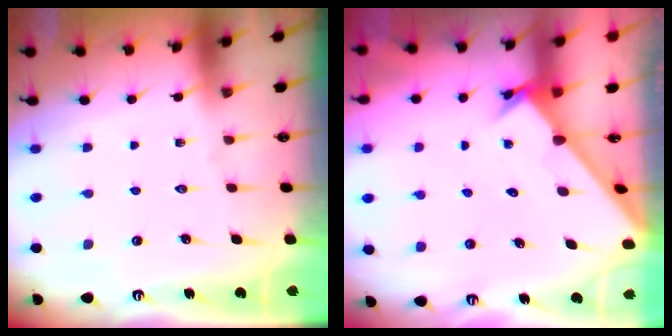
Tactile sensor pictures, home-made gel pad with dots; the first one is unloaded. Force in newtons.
{"total": 1.8, "press": 1.8, "slide": 0.1}